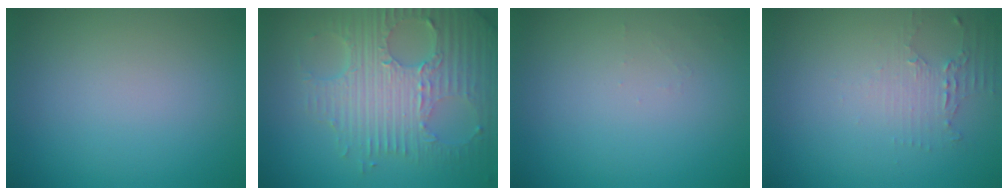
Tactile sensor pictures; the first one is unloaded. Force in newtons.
{"total": 8.1, "press": 5.7, "slide": 5.7}
{"total": 0.7, "press": 0.7, "slide": 0.1}
{"total": 2.0, "press": 1.4, "slide": 1.5}